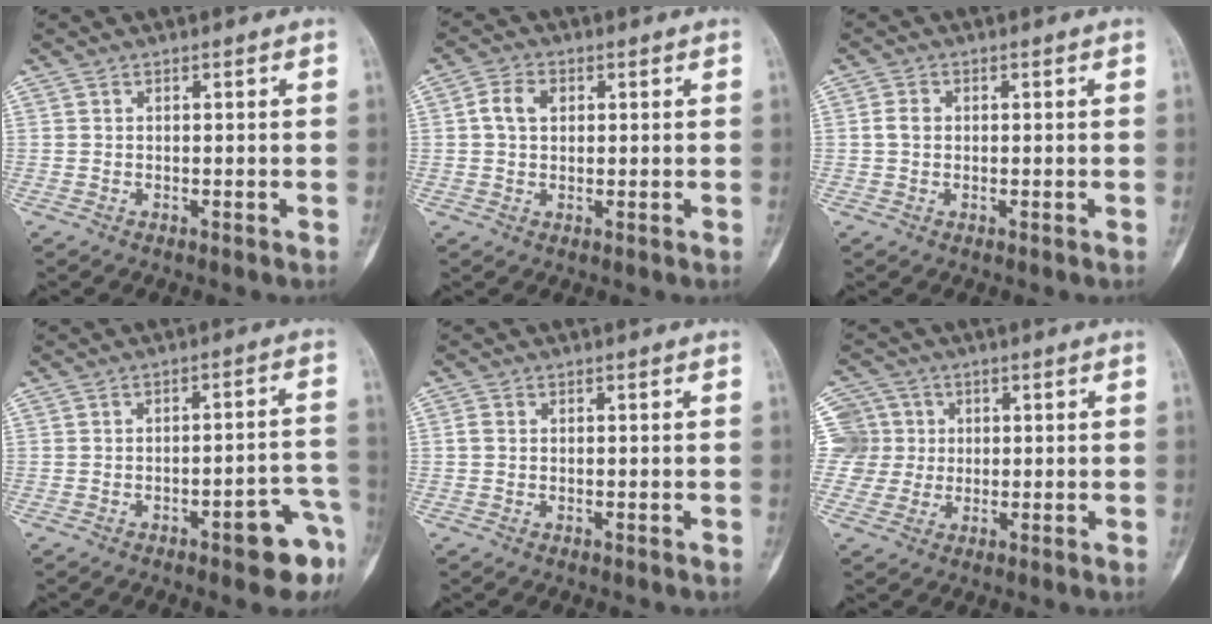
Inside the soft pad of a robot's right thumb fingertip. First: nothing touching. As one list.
[{"total": 4.2, "force": [0.9, 3.0, 2.8], "torque": [-0.050, 0.009, 0.013]}, {"total": 2.1, "force": [0.1, 1.6, 1.3], "torque": [-0.024, 0.005, -0.001]}, {"total": 9.3, "force": [-5.0, 2.9, 7.3], "torque": [-0.065, 0.042, -0.055]}, {"total": 0.9, "force": [-0.1, 0.7, 0.5], "torque": [-0.008, 0.001, -0.004]}, {"total": 8.8, "force": [1.4, 8.6, 1.1], "torque": [-0.006, 0.025, 0.029]}]